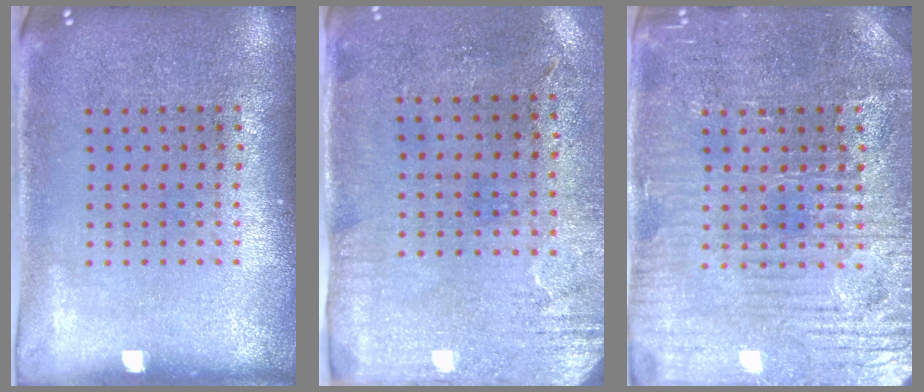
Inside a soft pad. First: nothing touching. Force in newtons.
{"total": 3.0, "press": 2.4, "slide": 1.8}
{"total": 4.4, "press": 4.2, "slide": 1.1}